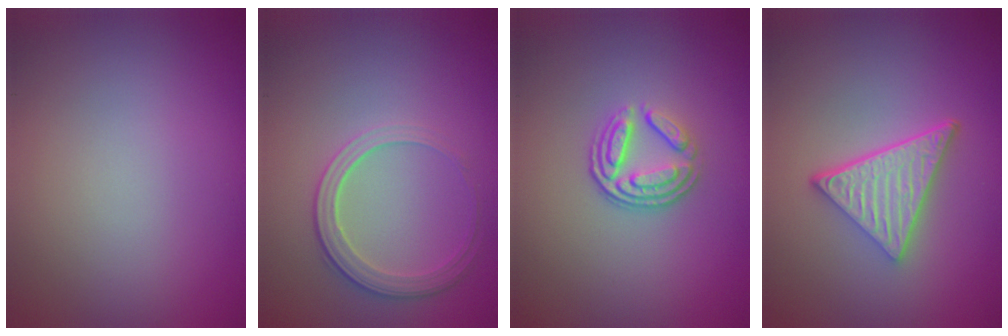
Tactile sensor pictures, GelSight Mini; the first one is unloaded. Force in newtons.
{"total": 2.8, "press": 2.7, "slide": 0.8}
{"total": 3.5, "press": 2.6, "slide": 2.3}
{"total": 5.2, "press": 3.7, "slide": 3.7}